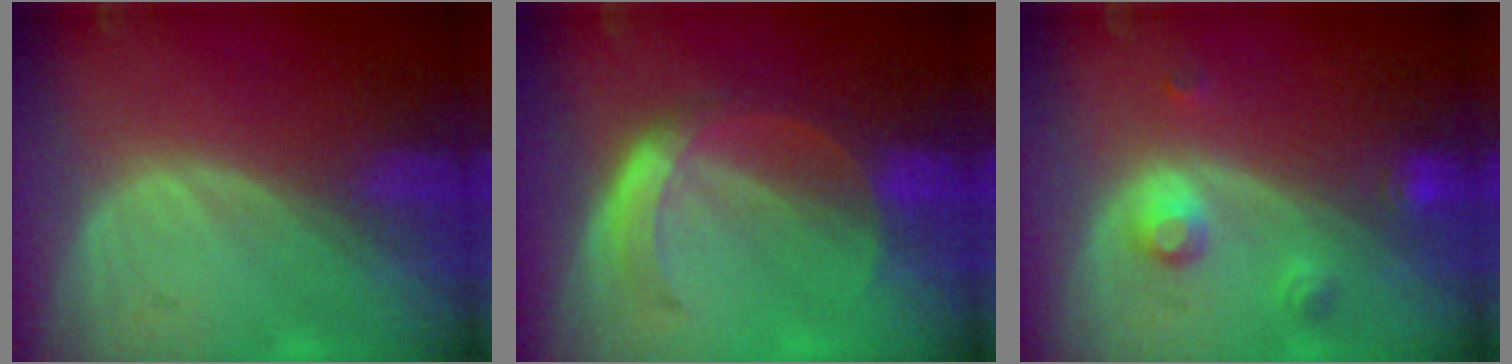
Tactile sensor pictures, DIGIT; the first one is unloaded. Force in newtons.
{"total": 6.0, "press": 5.2, "slide": 3.1}
{"total": 3.5, "press": 3.2, "slide": 1.4}